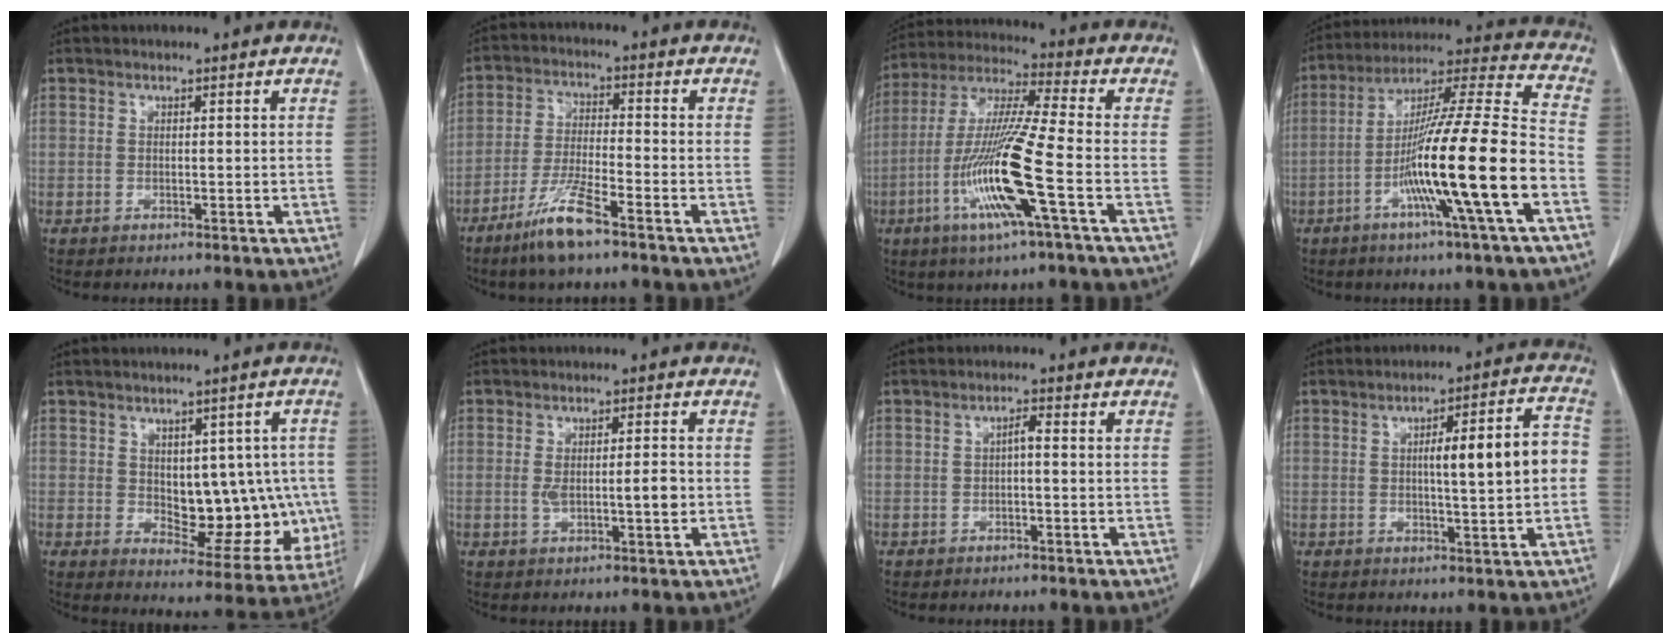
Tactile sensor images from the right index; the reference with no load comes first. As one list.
[{"total": 8.2, "force": [-5.6, 0.6, 5.9], "torque": [-0.124, -0.016, -0.109]}, {"total": 15.4, "force": [-5.1, -0.6, 14.5], "torque": [-0.300, -0.016, -0.105]}, {"total": 19.3, "force": [-6.6, -1.1, 18.1], "torque": [-0.318, -0.007, -0.125]}, {"total": 12.7, "force": [0.1, 6.9, 10.7], "torque": [-0.125, 0.009, 0.026]}, {"total": 4.4, "force": [-0.4, 0.9, 4.3], "torque": [-0.078, 0.004, -0.001]}, {"total": 1.4, "force": [-0.2, 0.3, 1.4], "torque": [-0.024, 0.005, -0.004]}, {"total": 10.1, "force": [0.2, 1.1, 10.0], "torque": [-0.139, 0.026, 0.004]}]